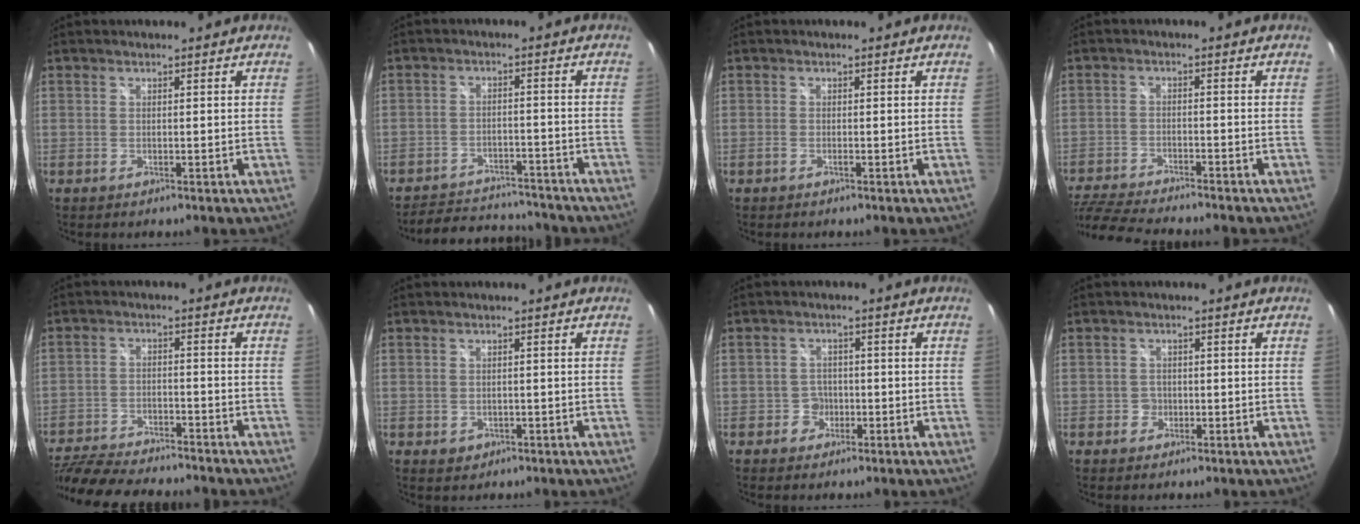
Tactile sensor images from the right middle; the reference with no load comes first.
{"total": 12.2, "force": [-11.0, 4.0, 3.4], "torque": [-0.085, 0.021, -0.147]}
{"total": 0.6, "force": [-0.5, 0.1, 0.3], "torque": [-0.006, -0.001, -0.011]}
{"total": 12.5, "force": [-11.2, 1.8, 5.4], "torque": [-0.135, -0.025, -0.191]}
{"total": 17.9, "force": [-15.3, 4.3, 8.2], "torque": [-0.184, -0.029, -0.245]}
{"total": 2.2, "force": [-0.8, 1.8, 0.9], "torque": [-0.017, -0.001, -0.007]}
{"total": 3.2, "force": [-1.5, 2.8, 0.2], "torque": [-0.003, 0.010, -0.027]}
{"total": 2.0, "force": [-0.9, 1.7, 0.2], "torque": [-0.004, 0.002, -0.014]}